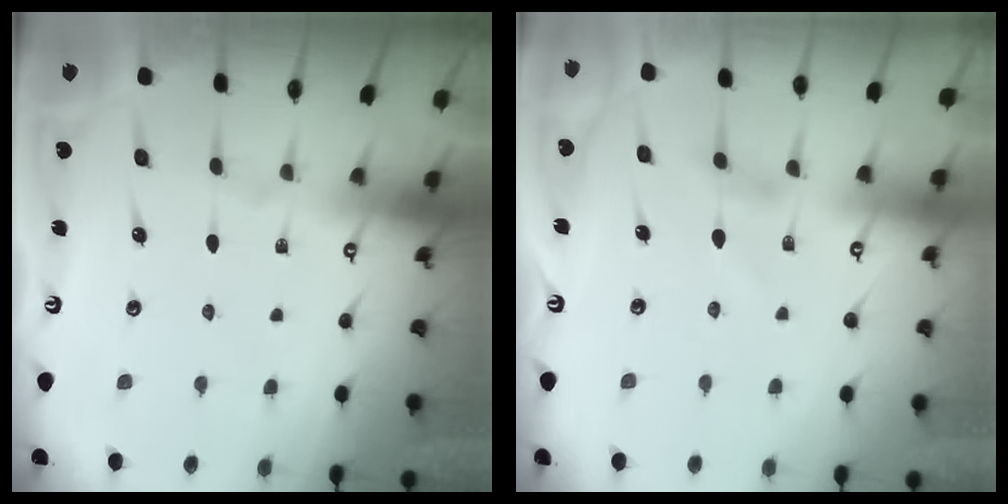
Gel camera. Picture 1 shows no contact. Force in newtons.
{"total": 2.3, "press": 2.3, "slide": 0.3}